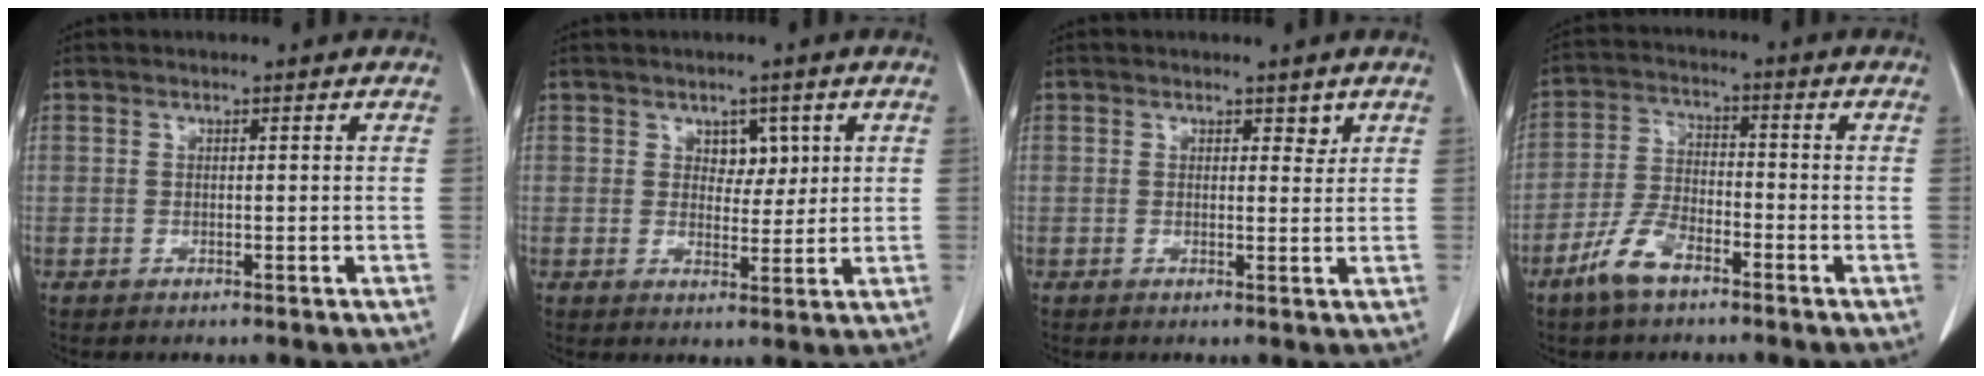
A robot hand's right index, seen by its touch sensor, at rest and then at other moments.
{"total": 3.6, "force": [1.4, 2.3, 2.3], "torque": [-0.024, 0.003, 0.023]}
{"total": 1.6, "force": [1.1, 0.9, 0.8], "torque": [-0.004, -0.005, 0.012]}
{"total": 7.0, "force": [-4.6, 2.8, 4.4], "torque": [-0.100, 0.001, -0.092]}